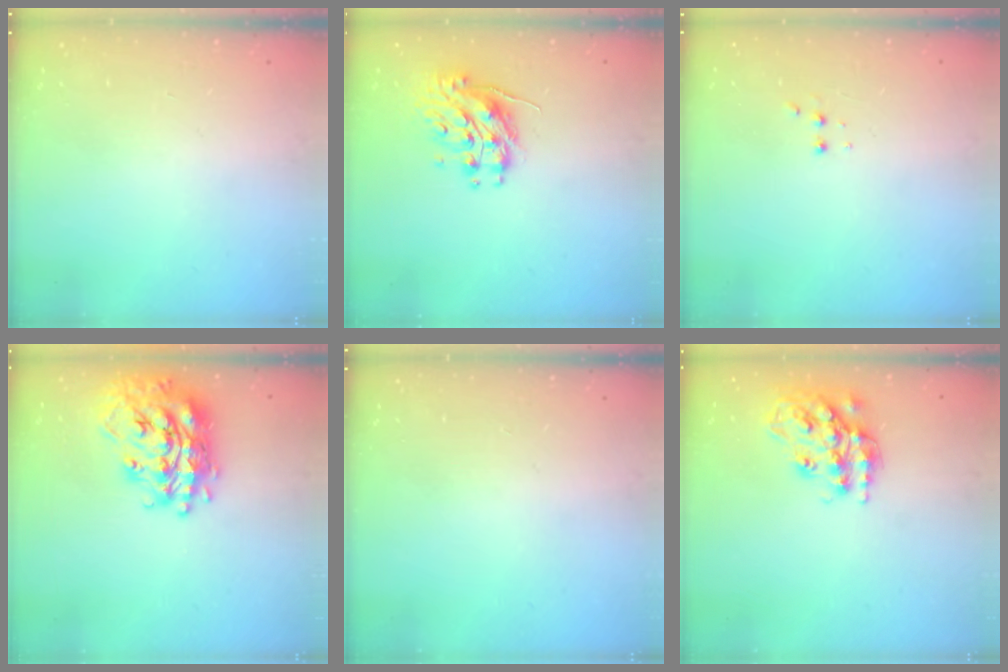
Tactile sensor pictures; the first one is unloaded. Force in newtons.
{"total": 10.2, "press": 10.2, "slide": 0.8}
{"total": 2.5, "press": 2.4, "slide": 0.8}
{"total": 21.6, "press": 21.5, "slide": 1.8}
{"total": 0.0}
{"total": 17.5, "press": 17.5, "slide": 1.3}